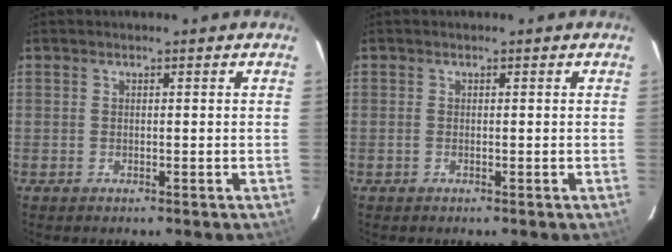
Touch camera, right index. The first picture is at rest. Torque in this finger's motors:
{"motor_torque": [-0.09, -0.02, -0.03, 0.01]}